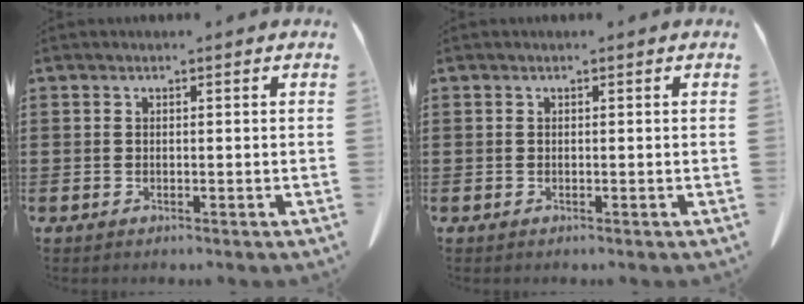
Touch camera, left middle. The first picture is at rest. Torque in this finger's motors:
{"motor_torque": [0.00, 0.00, 0.00, 0.00]}